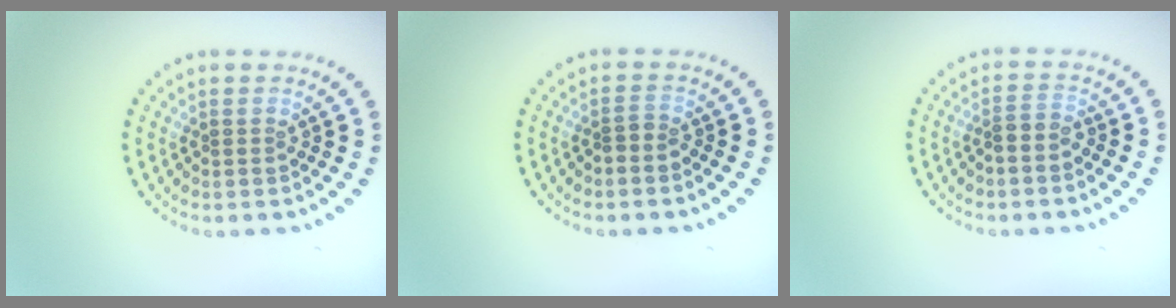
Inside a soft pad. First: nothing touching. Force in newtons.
{"total": 0.9, "press": 0.6, "slide": 0.7}
{"total": 1.2, "press": 0.8, "slide": 0.9}